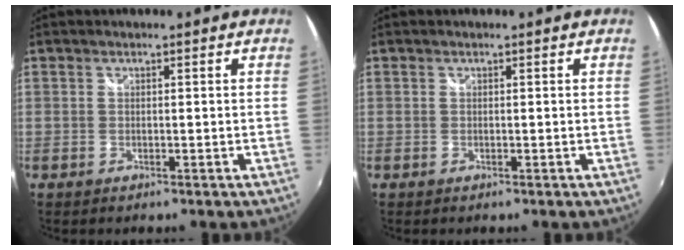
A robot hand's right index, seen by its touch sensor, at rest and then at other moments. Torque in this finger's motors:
{"motor_torque": [-0.01, 0.01, 0.00, 0.01]}